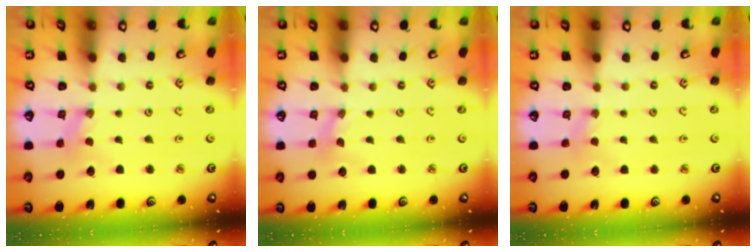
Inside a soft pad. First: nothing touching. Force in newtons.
{"total": 0.0}
{"total": 1.6, "press": 1.6, "slide": 0.4}